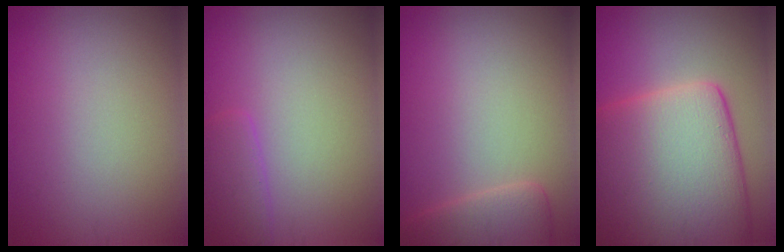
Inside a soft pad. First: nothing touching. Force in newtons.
{"total": 2.0, "press": 2.0, "slide": 0.2}
{"total": 2.9, "press": 2.9, "slide": 0.3}
{"total": 15.9, "press": 15.9, "slide": 0.8}